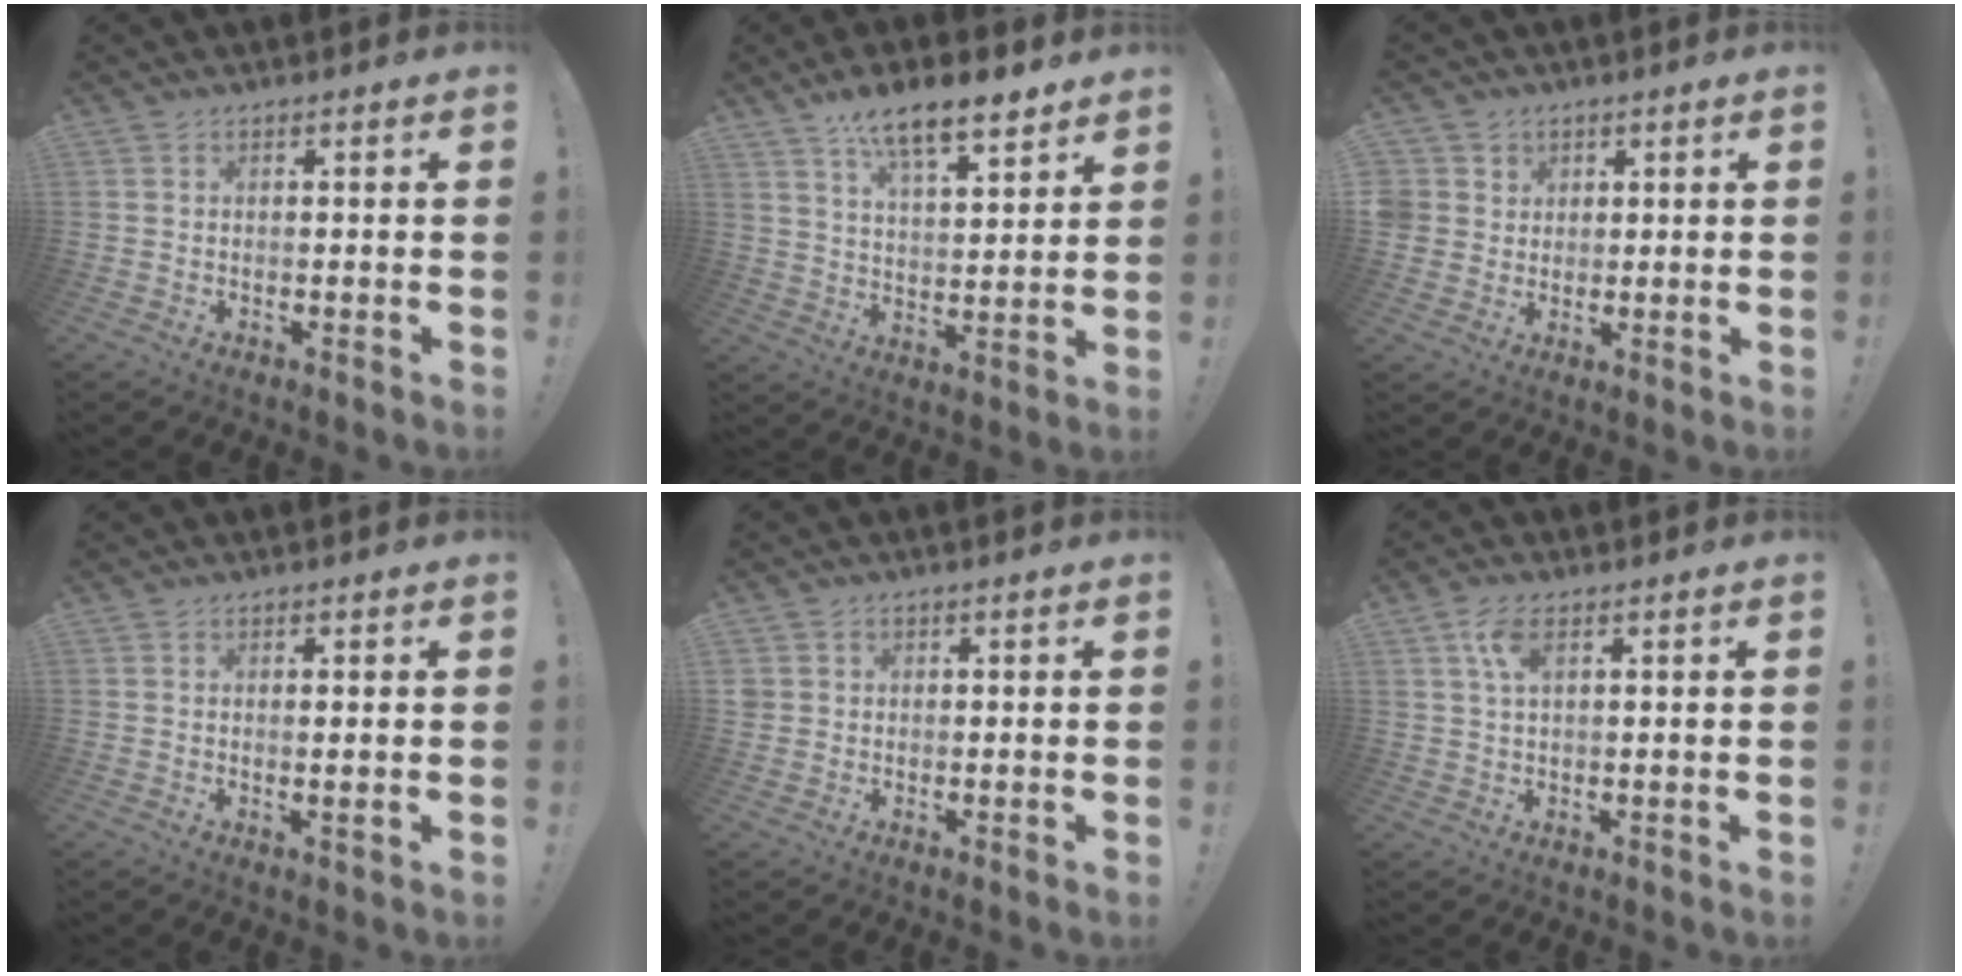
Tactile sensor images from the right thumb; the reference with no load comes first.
{"total": 12.1, "force": [8.6, 3.8, 7.6], "torque": [-0.125, -0.046, 0.151]}
{"total": 4.9, "force": [1.8, 4.5, 0.3], "torque": [-0.020, -0.014, 0.036]}
{"total": 1.5, "force": [0.4, -0.2, 1.5], "torque": [-0.014, -0.007, 0.004]}
{"total": 2.0, "force": [0.5, 1.9, 0.3], "torque": [-0.004, 0.001, 0.011]}
{"total": 4.8, "force": [2.0, 2.2, 3.9], "torque": [-0.064, -0.001, 0.033]}